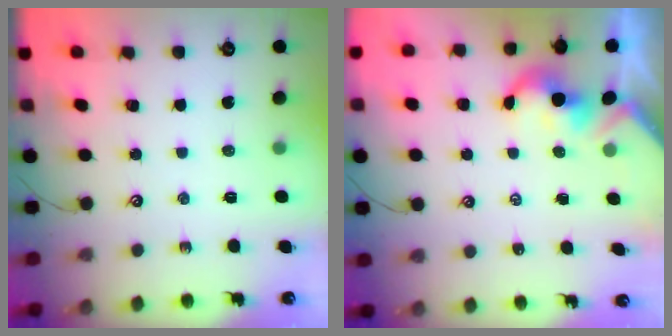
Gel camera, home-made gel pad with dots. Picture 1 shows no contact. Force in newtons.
{"total": 2.5, "press": 2.5, "slide": 0.2}